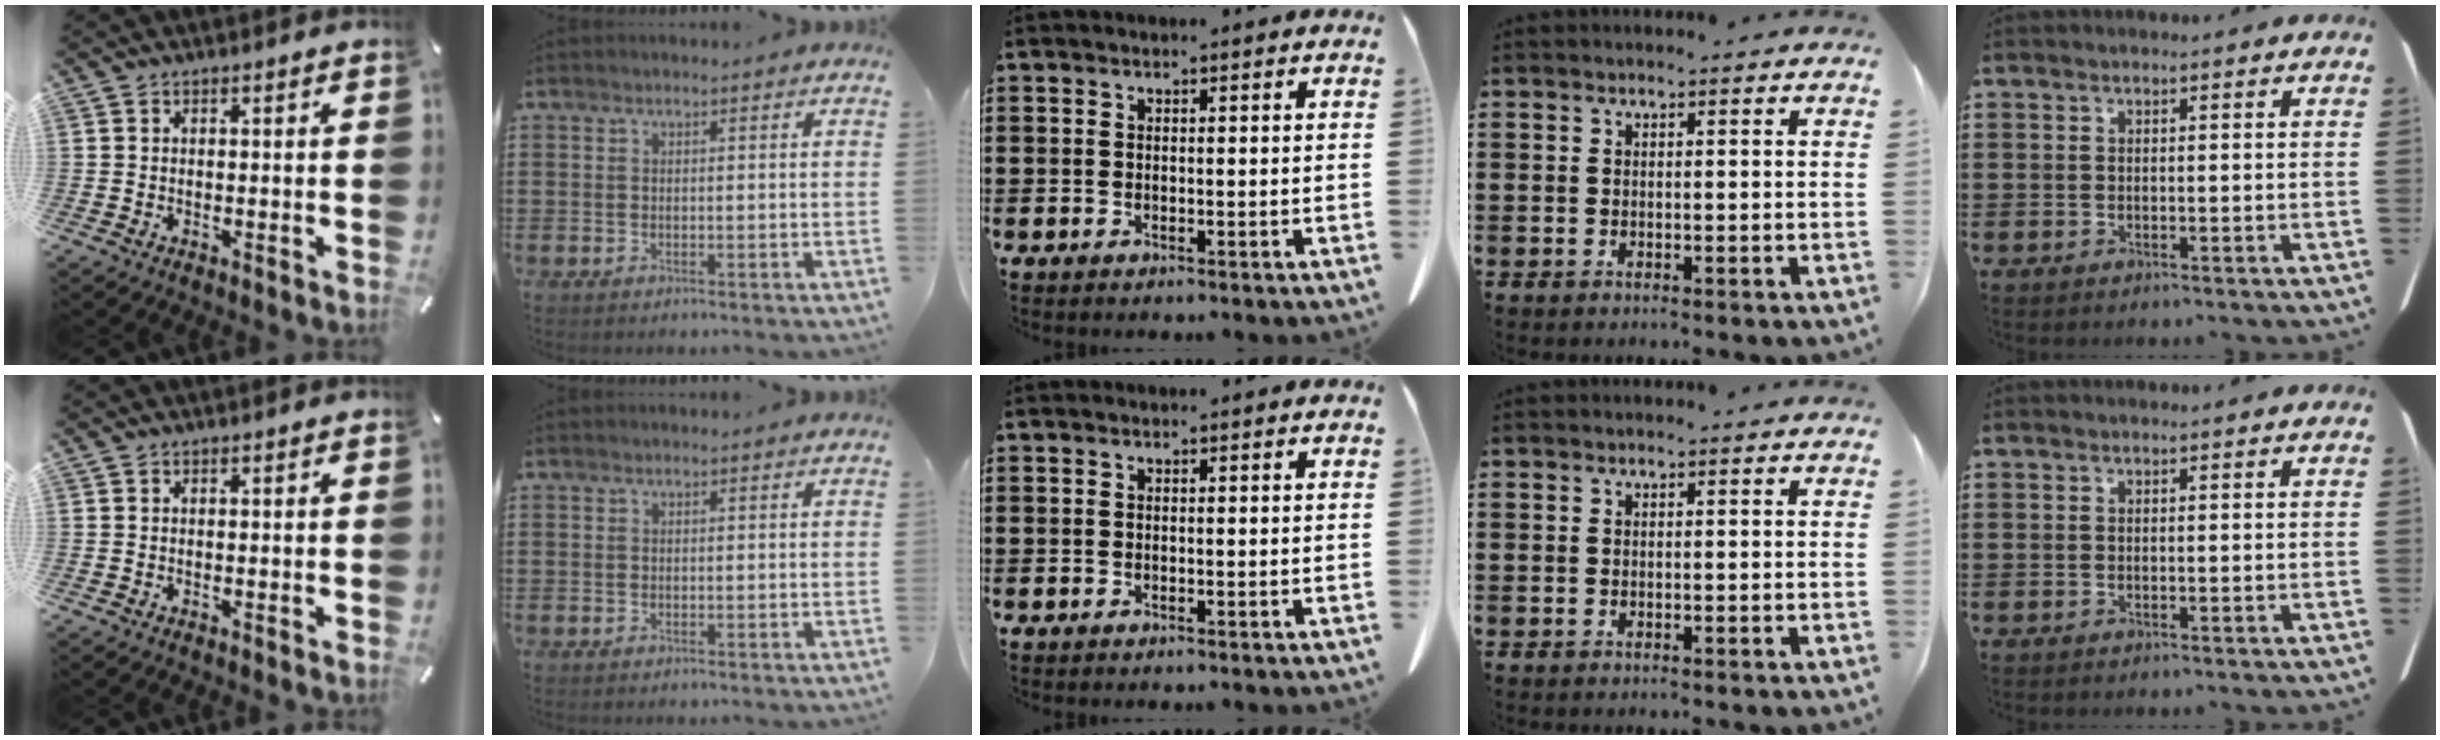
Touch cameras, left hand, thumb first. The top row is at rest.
{}